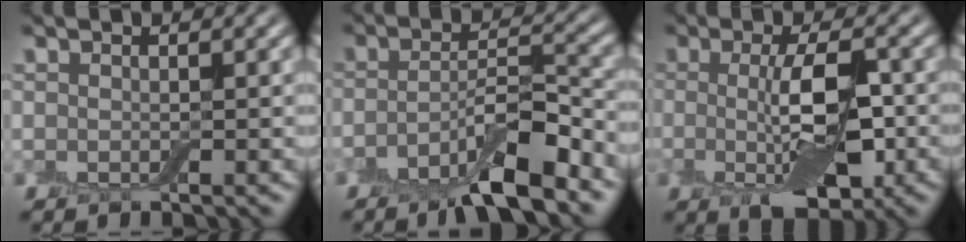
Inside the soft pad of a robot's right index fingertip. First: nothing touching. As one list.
[{"total": 6.2, "force": [-4.1, 1.5, 4.4], "torque": [-0.071, 0.009, -0.077]}, {"total": 6.1, "force": [-0.6, 2.5, 5.6], "torque": [-0.098, -0.002, -0.009]}]